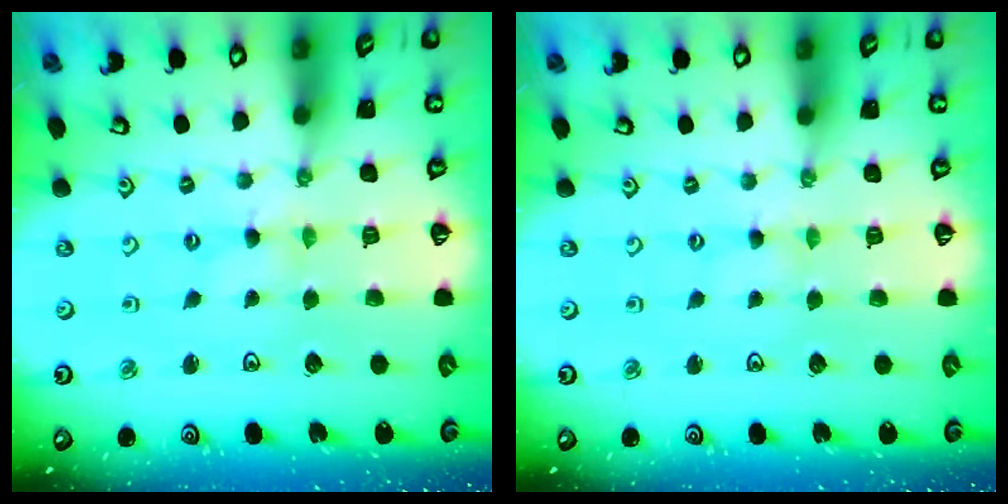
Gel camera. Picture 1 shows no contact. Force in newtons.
{"total": 0.0}